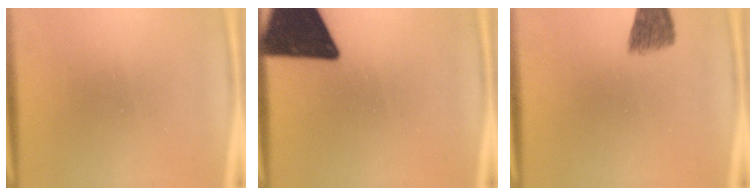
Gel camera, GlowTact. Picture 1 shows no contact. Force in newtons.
{"total": 18.5}
{"total": 4.2}